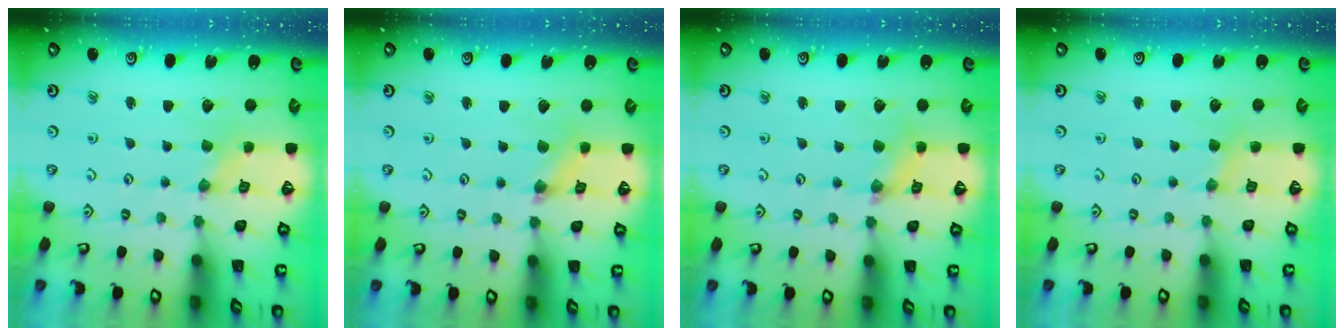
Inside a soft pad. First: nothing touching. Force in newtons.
{"total": 1.9, "press": 1.8, "slide": 0.3}
{"total": 3.7, "press": 3.6, "slide": 0.5}
{"total": 2.2, "press": 2.2, "slide": 0.3}